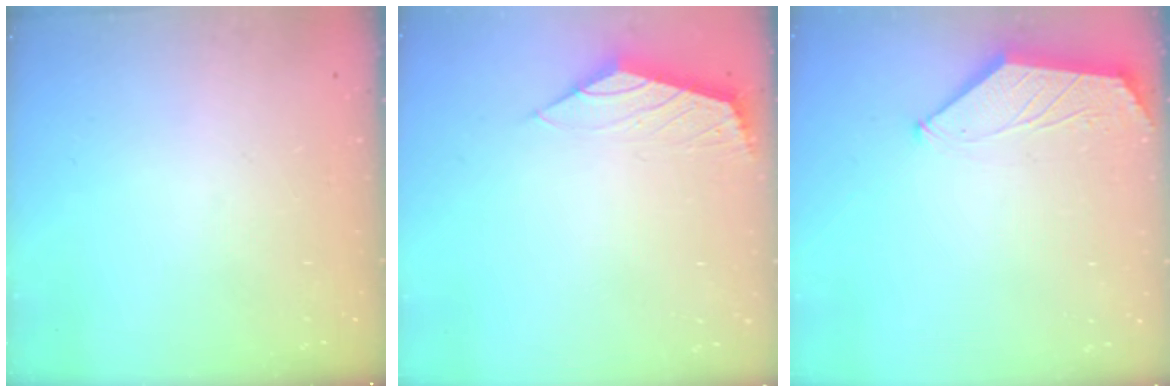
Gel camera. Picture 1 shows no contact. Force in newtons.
{"total": 2.1, "press": 2.0, "slide": 0.6}
{"total": 1.6, "press": 1.6, "slide": 0.2}